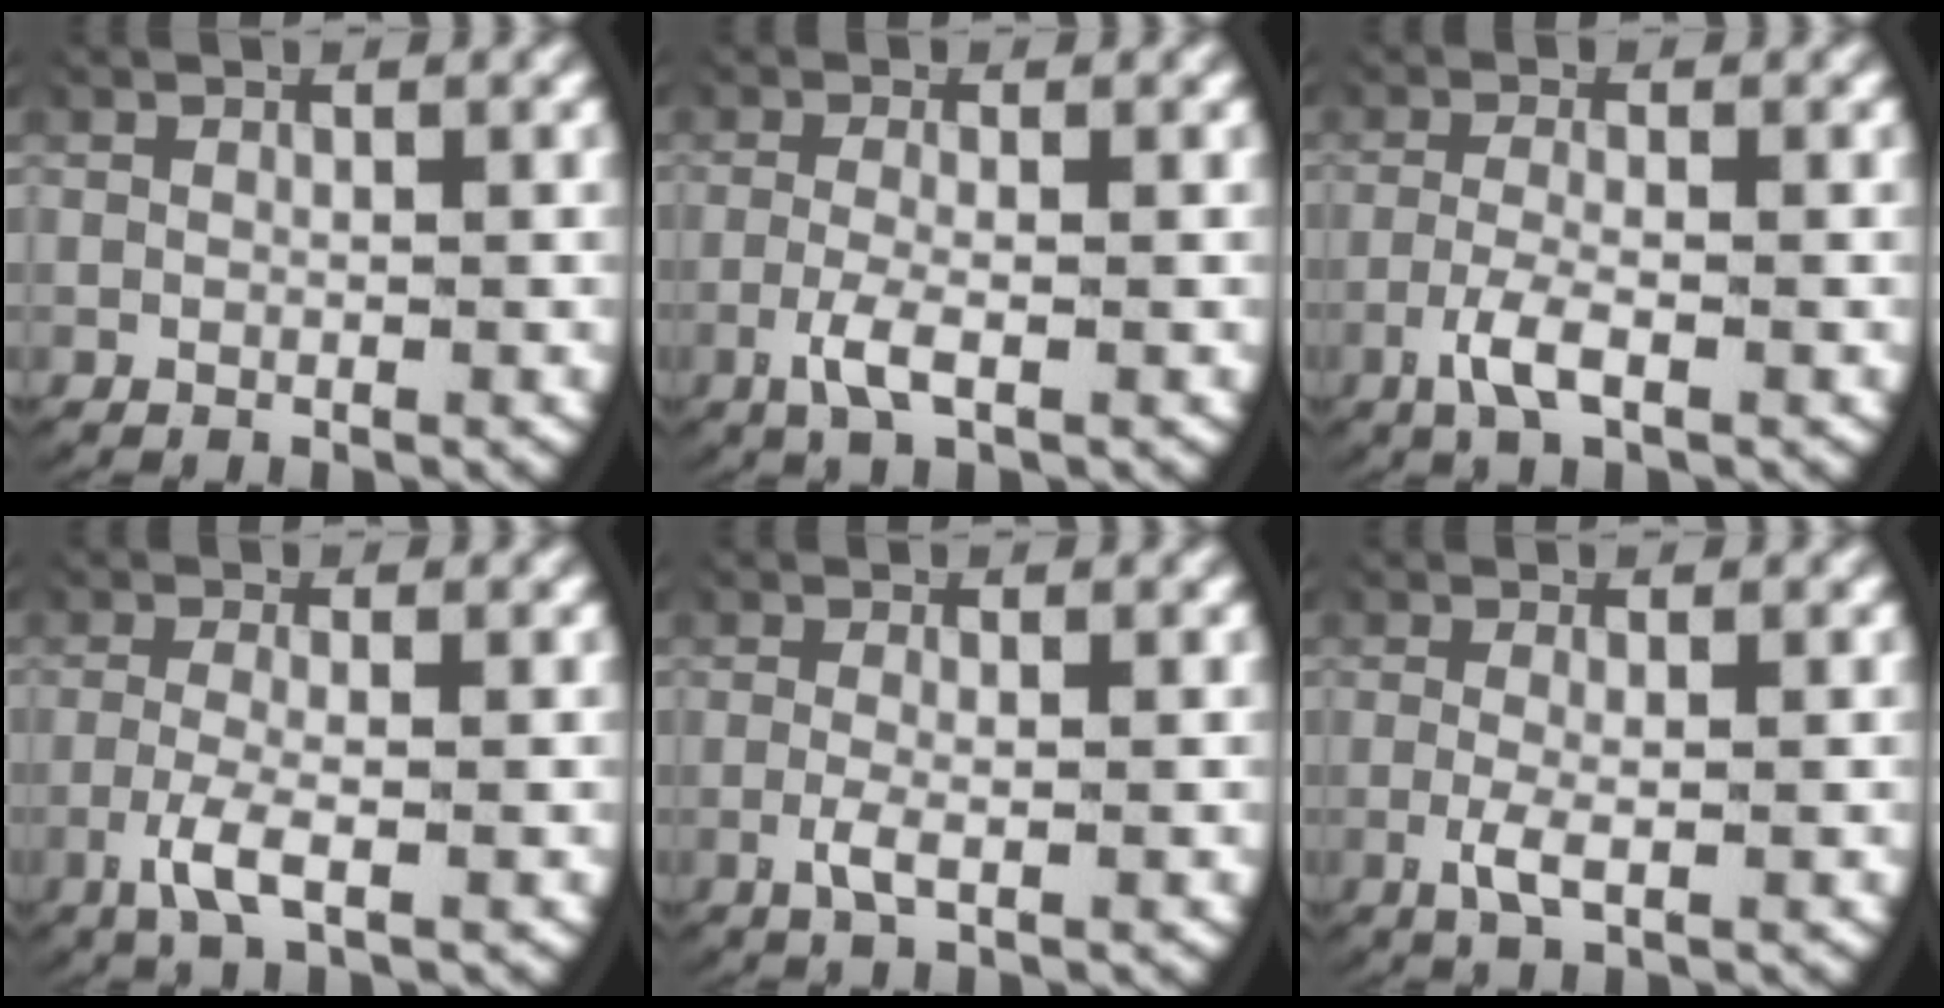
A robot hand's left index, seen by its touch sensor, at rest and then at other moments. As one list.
[{"total": 2.7, "force": [-1.1, 0.7, 2.3], "torque": [-0.063, -0.012, -0.017]}, {"total": 3.1, "force": [-1.5, 0.8, 2.6], "torque": [-0.066, -0.013, -0.024]}, {"total": 3.1, "force": [-1.2, 0.8, 2.8], "torque": [-0.074, -0.014, -0.017]}, {"total": 1.8, "force": [-0.6, 0.3, 1.7], "torque": [-0.045, -0.010, -0.009]}, {"total": 2.2, "force": [-0.6, 0.5, 2.0], "torque": [-0.053, -0.012, -0.007]}]